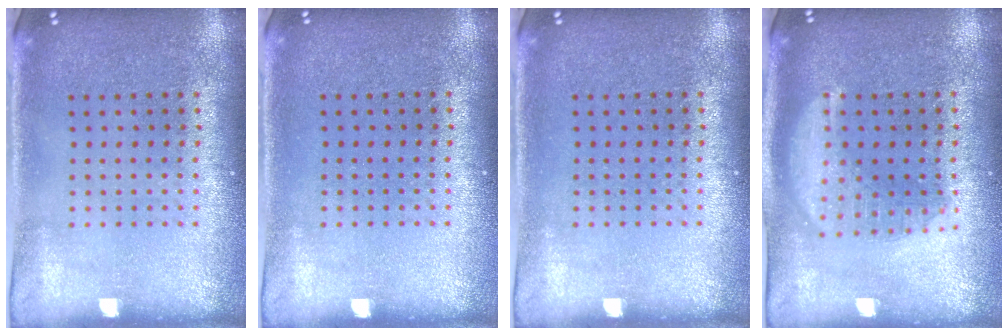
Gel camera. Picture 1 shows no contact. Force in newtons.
{"total": 0.0}
{"total": 0.0}
{"total": 1.9, "press": 1.9, "slide": 0.2}